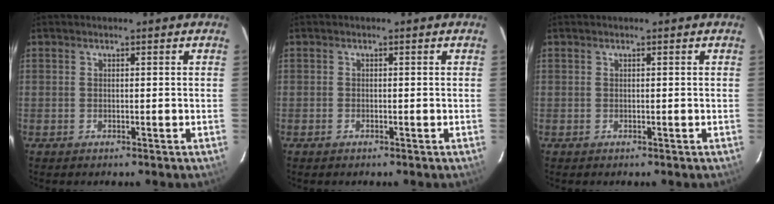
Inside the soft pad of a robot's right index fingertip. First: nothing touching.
{"total": 0.5, "force": [-0.4, 0.2, 0.2], "torque": [-0.005, 0.000, -0.011]}
{"total": 0.0}